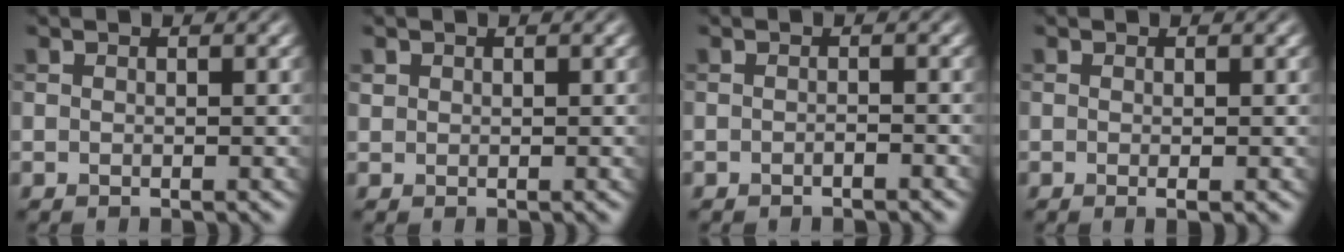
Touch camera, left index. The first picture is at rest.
{"total": 0.6, "force": [0.4, 0.5, 0.0], "torque": [0.000, -0.001, 0.010]}
{"total": 0.8, "force": [-0.6, 0.1, 0.5], "torque": [-0.007, 0.003, -0.010]}
{"total": 0.9, "force": [-0.1, 0.0, 0.8], "torque": [-0.014, -0.004, -0.003]}